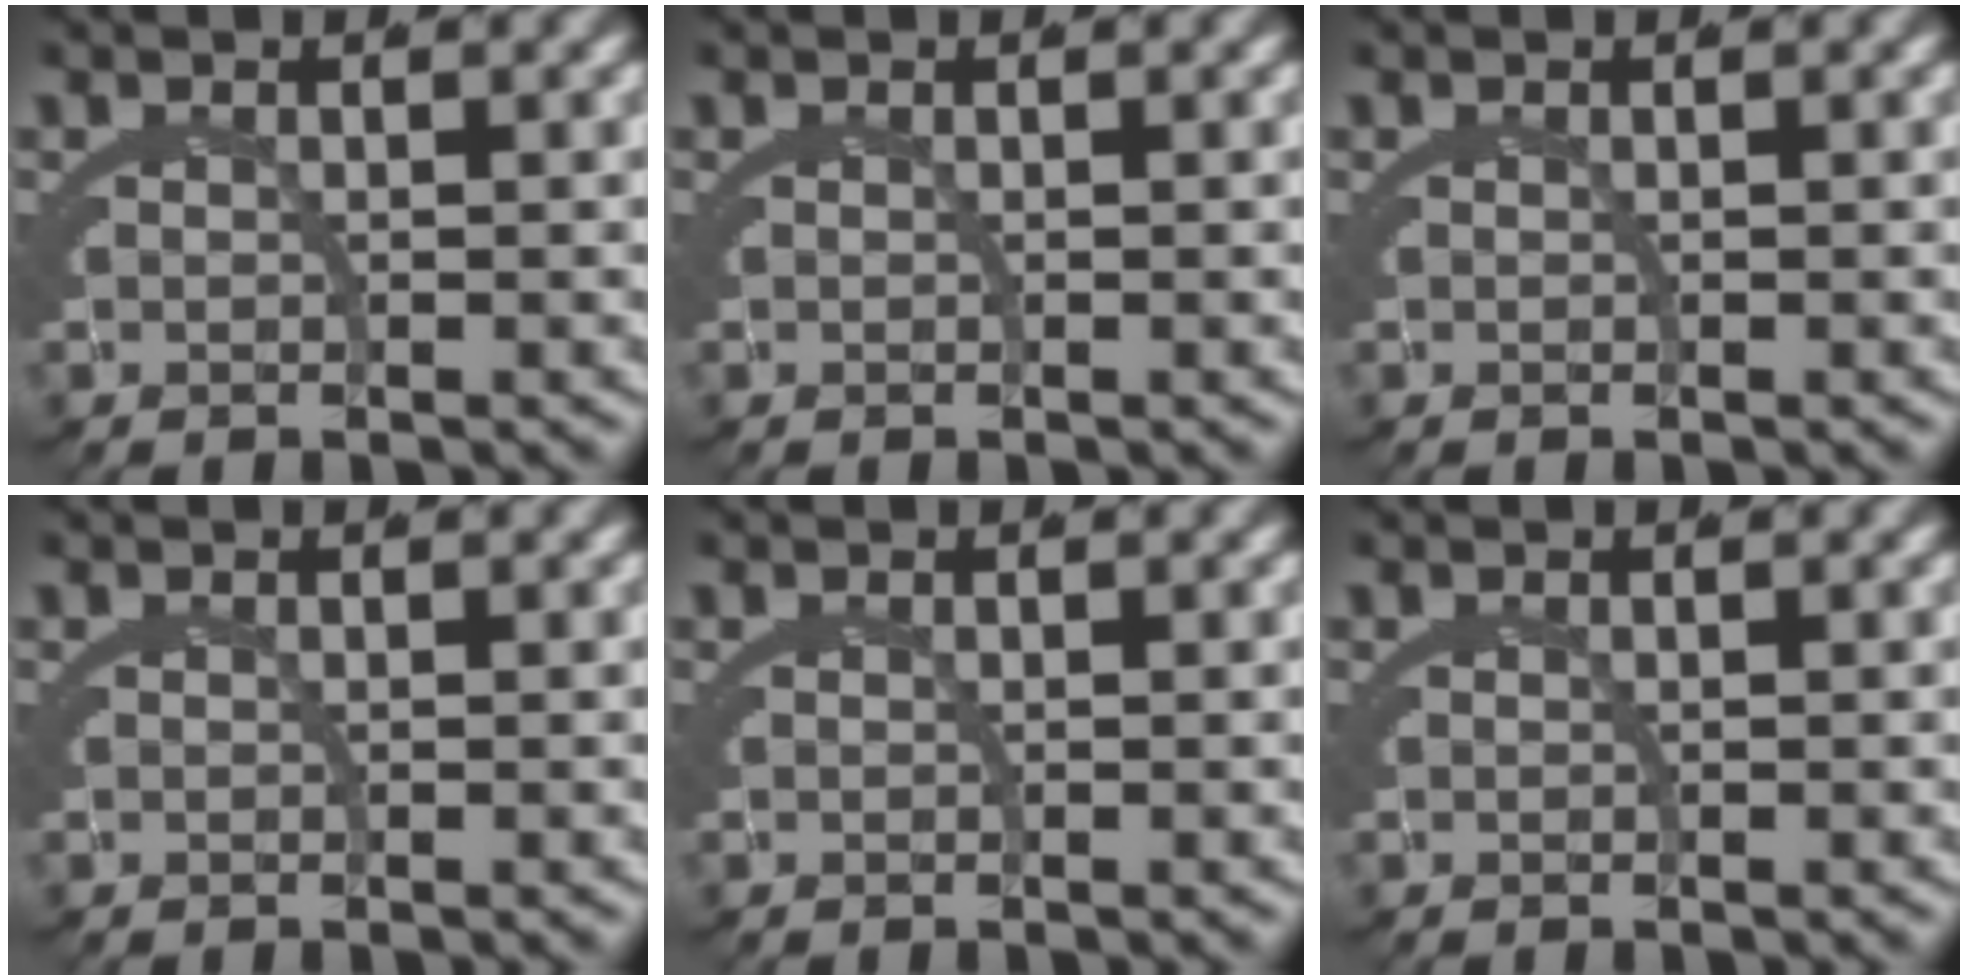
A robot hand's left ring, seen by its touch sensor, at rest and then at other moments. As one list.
[{"total": 0.0}, {"total": 0.0}, {"total": 0.0}, {"total": 0.0}, {"total": 0.0}]